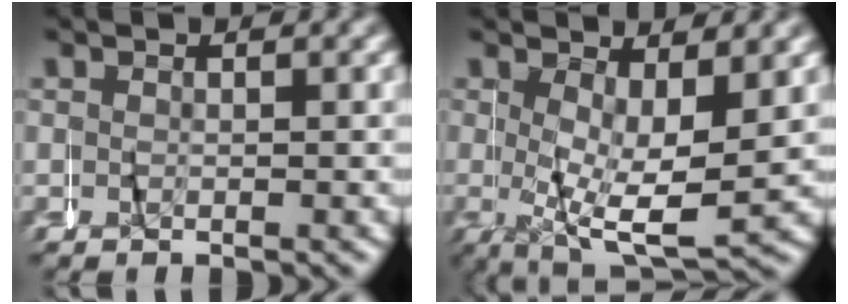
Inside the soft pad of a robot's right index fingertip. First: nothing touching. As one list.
[{"total": 7.3, "force": [-0.4, 3.1, 6.6], "torque": [-0.111, -0.028, 0.007]}]